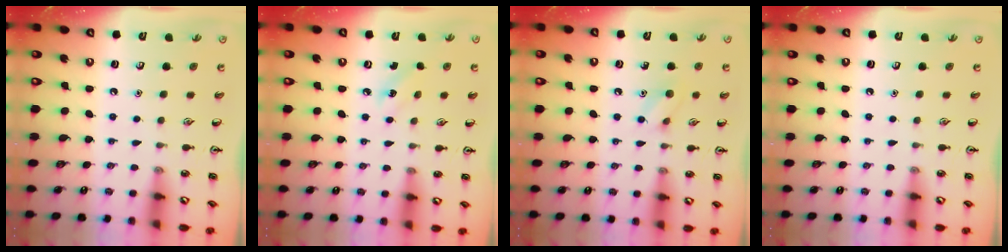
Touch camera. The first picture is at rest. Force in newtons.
{"total": 3.8, "press": 3.6, "slide": 1.2}
{"total": 6.4, "press": 6.3, "slide": 1.4}
{"total": 0.0}